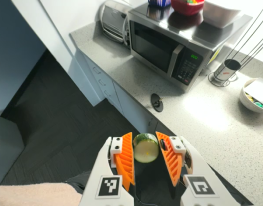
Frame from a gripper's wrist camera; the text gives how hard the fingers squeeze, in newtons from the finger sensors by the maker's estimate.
{"total": 9.8, "left": 10.1, "right": 9.5}